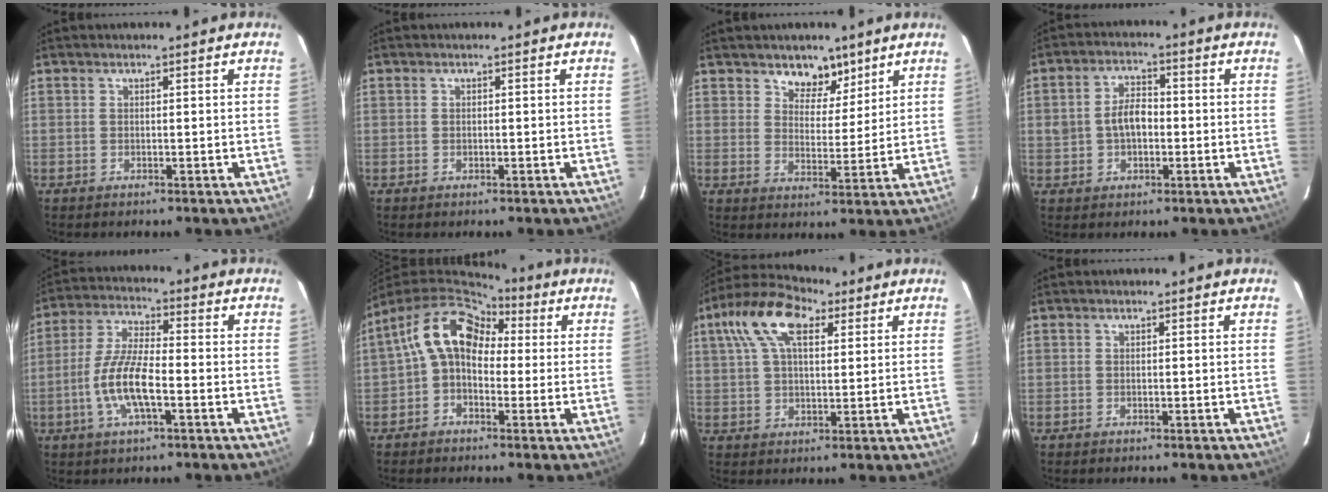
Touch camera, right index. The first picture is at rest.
{"total": 0.6, "force": [-0.1, 0.4, 0.4], "torque": [-0.007, 0.001, -0.002]}
{"total": 6.3, "force": [4.6, 3.8, 2.1], "torque": [-0.017, -0.013, 0.073]}
{"total": 6.0, "force": [-0.5, 4.0, 4.5], "torque": [-0.084, 0.015, -0.003]}
{"total": 10.7, "force": [-3.3, 3.0, 9.7], "torque": [-0.202, 0.001, -0.067]}
{"total": 9.5, "force": [0.9, 7.1, 6.2], "torque": [-0.111, 0.034, 0.004]}
{"total": 13.1, "force": [5.8, 6.6, 9.8], "torque": [-0.195, 0.039, 0.094]}
{"total": 0.0}